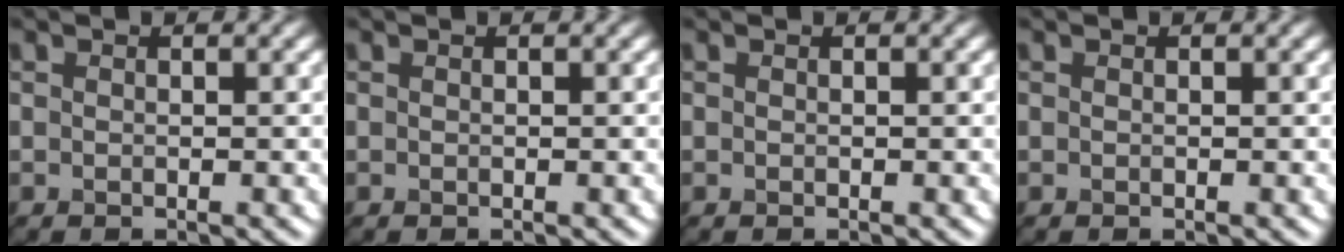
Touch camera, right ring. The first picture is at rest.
{"total": 0.0}
{"total": 0.0}
{"total": 0.0}